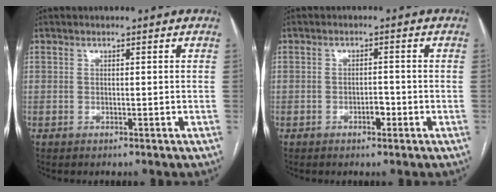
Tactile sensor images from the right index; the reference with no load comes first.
{"total": 1.9, "force": [-1.0, 0.9, 1.4], "torque": [-0.020, 0.005, -0.013]}